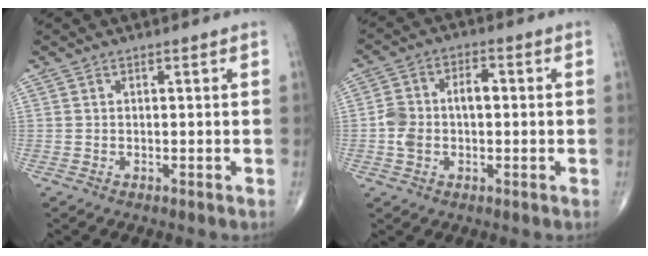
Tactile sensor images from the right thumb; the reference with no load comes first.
{"total": 7.9, "force": [-0.3, 5.0, 6.0], "torque": [-0.114, 0.031, -0.006]}